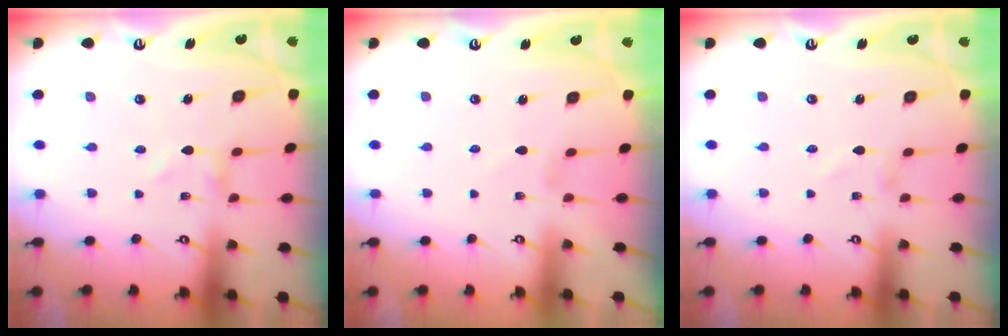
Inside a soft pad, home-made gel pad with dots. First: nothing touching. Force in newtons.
{"total": 0.8, "press": 0.8, "slide": 0.2}
{"total": 1.4, "press": 1.4, "slide": 0.1}